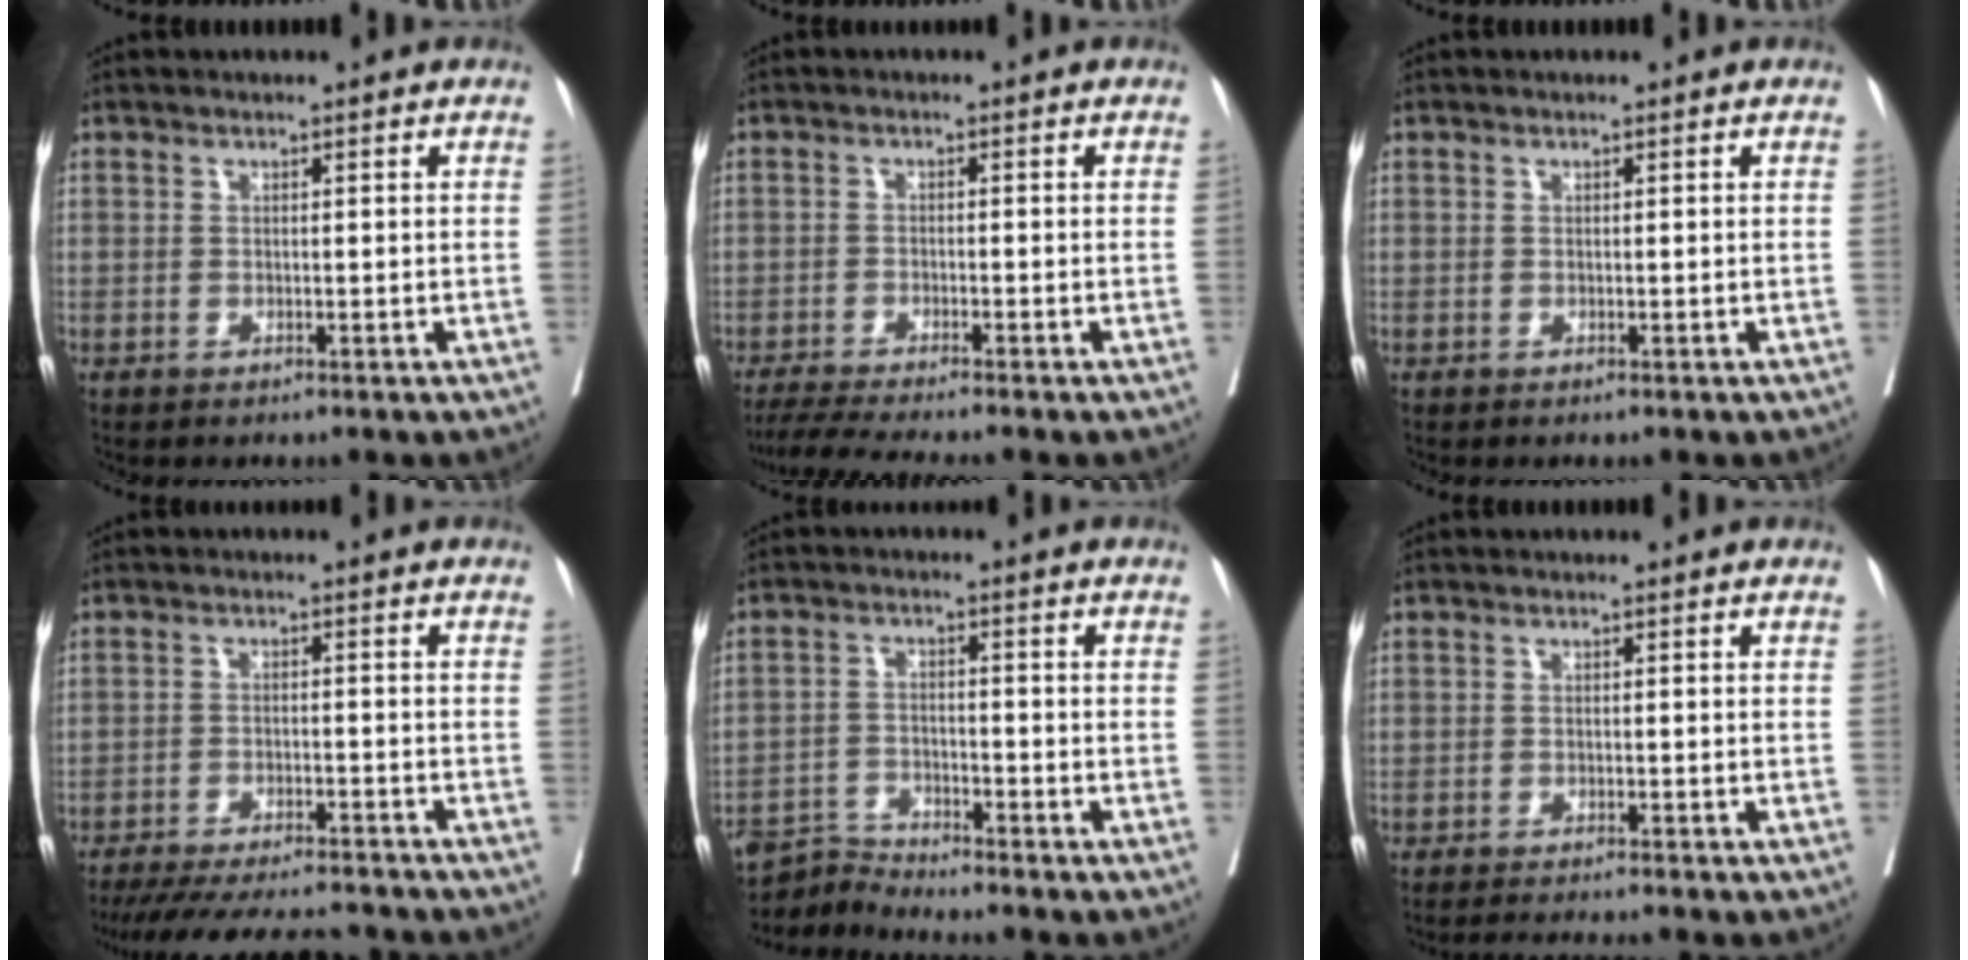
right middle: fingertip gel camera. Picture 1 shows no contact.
{"total": 6.5, "force": [-5.7, -1.0, 3.1], "torque": [-0.045, -0.018, -0.094]}
{"total": 0.0}
{"total": 16.0, "force": [-14.6, 2.4, 6.1], "torque": [-0.124, -0.020, -0.206]}
{"total": 4.4, "force": [-4.2, -1.0, -1.1], "torque": [0.018, -0.010, -0.078]}
{"total": 3.9, "force": [-3.5, -0.8, 1.4], "torque": [-0.016, -0.011, -0.053]}